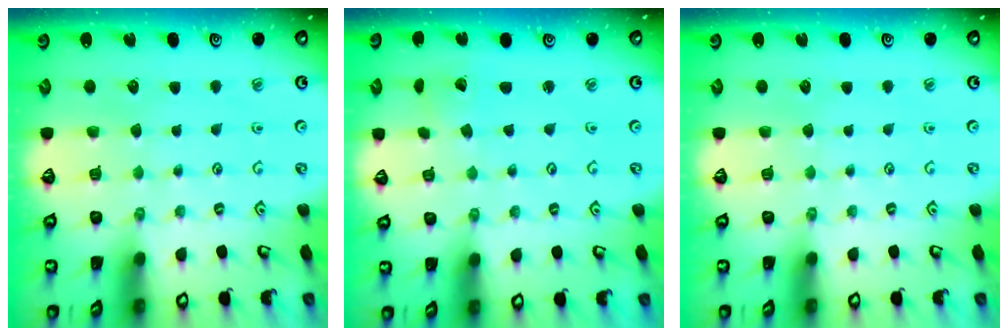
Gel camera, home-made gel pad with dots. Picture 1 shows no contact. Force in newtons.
{"total": 2.4, "press": 2.4, "slide": 0.1}
{"total": 0.0}